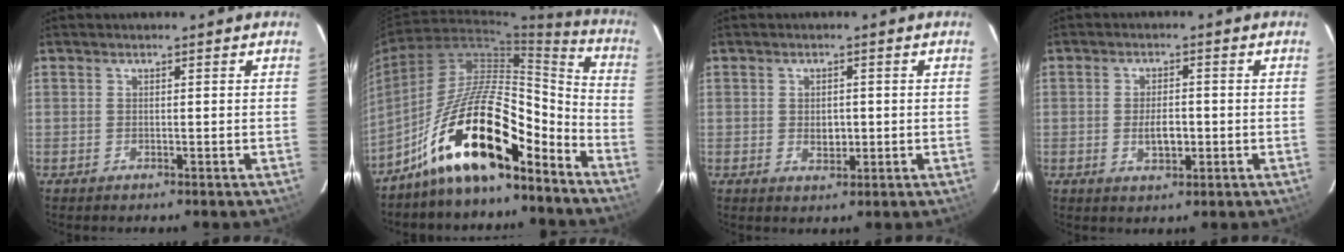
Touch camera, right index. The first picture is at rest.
{"total": 17.6, "force": [-12.1, 5.5, 11.5], "torque": [-0.204, 0.020, -0.221]}
{"total": 3.0, "force": [-0.3, 2.1, 2.1], "torque": [-0.035, 0.001, -0.003]}
{"total": 4.4, "force": [-0.8, 2.2, 3.8], "torque": [-0.071, -0.001, -0.010]}